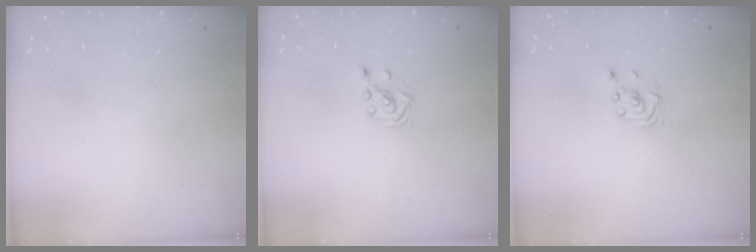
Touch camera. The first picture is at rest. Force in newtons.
{"total": 2.6, "press": 2.5, "slide": 0.7}
{"total": 2.2, "press": 2.2, "slide": 0.1}